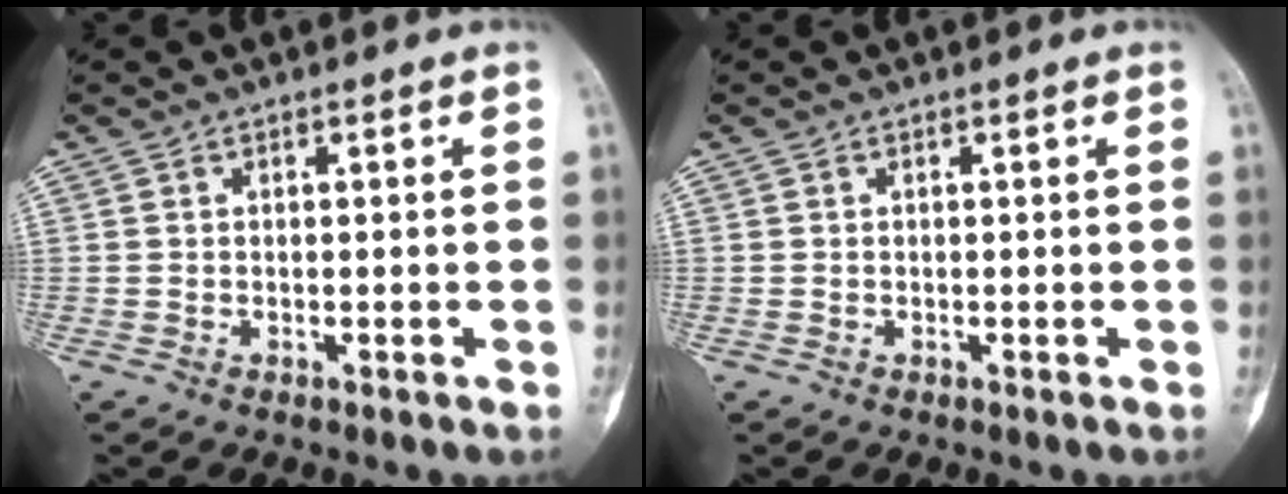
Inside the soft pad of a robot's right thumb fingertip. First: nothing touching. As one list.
[{"total": 0.0}]